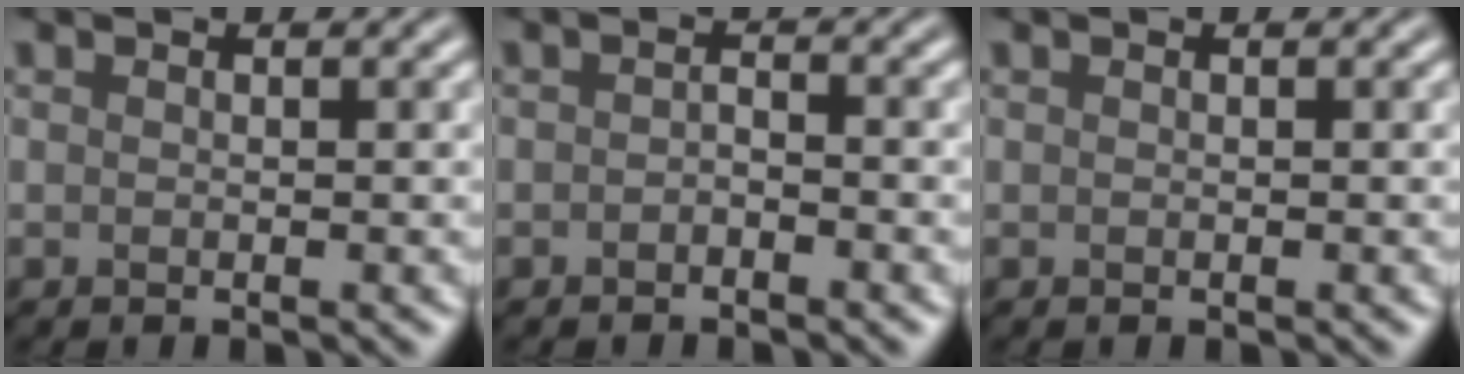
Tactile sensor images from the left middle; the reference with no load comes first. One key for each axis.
{"total": 0.9, "fx": -0.8, "fy": -0.3, "fz": -0.1, "tx": -0.011, "ty": 0.008, "tz": 0.002}
{"total": 0.0}